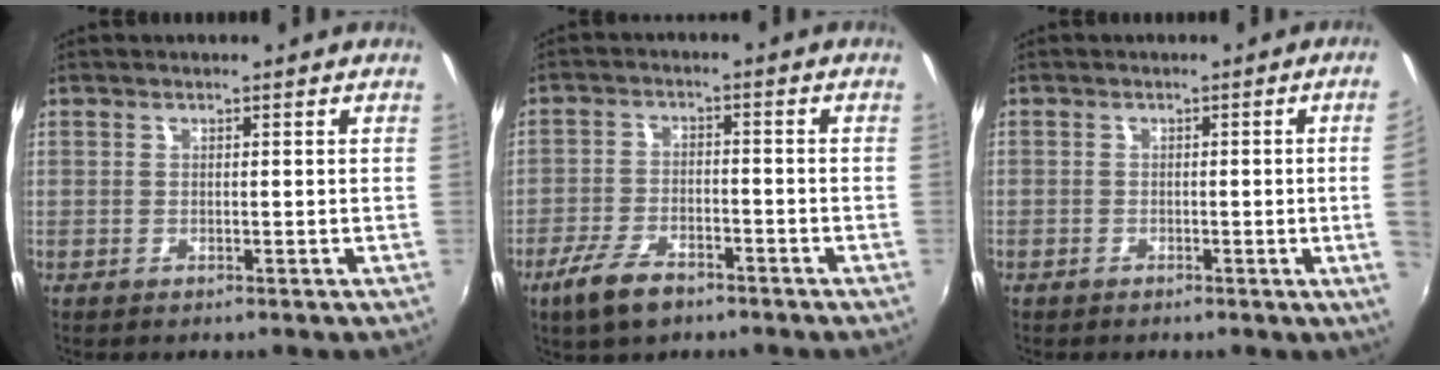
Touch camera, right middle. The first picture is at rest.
{"total": 8.1, "force": [-5.5, 3.3, 4.9], "torque": [-0.120, -0.010, -0.102]}
{"total": 4.1, "force": [-0.2, -1.7, 3.8], "torque": [-0.064, -0.010, 0.004]}